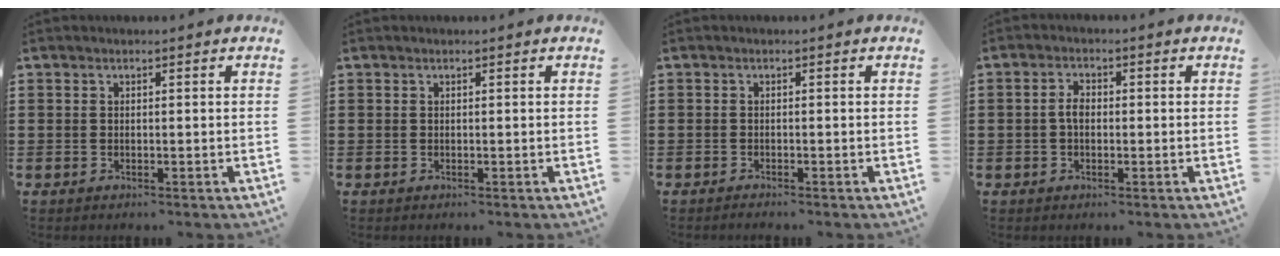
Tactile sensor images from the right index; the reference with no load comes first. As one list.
[{"total": 0.0}, {"total": 0.5, "force": [-0.5, 0.0, 0.0], "torque": [-0.002, -0.001, -0.010]}, {"total": 2.6, "force": [-0.3, 1.5, 2.1], "torque": [-0.048, 0.002, -0.009]}]